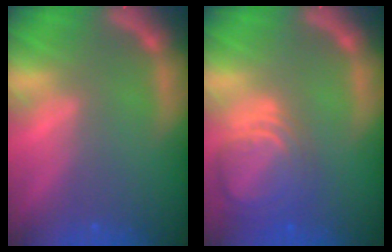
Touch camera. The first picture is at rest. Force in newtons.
{"total": 7.0}